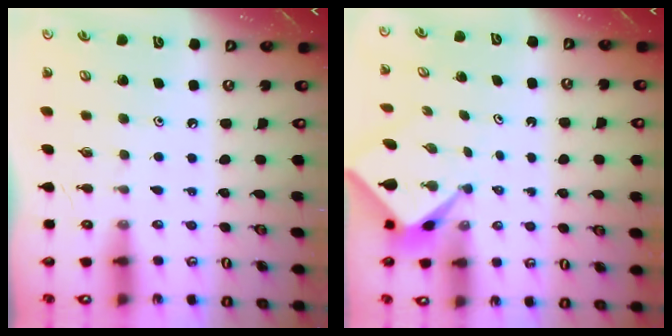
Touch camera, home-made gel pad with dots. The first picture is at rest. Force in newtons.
{"total": 2.1, "press": 2.1, "slide": 0.3}